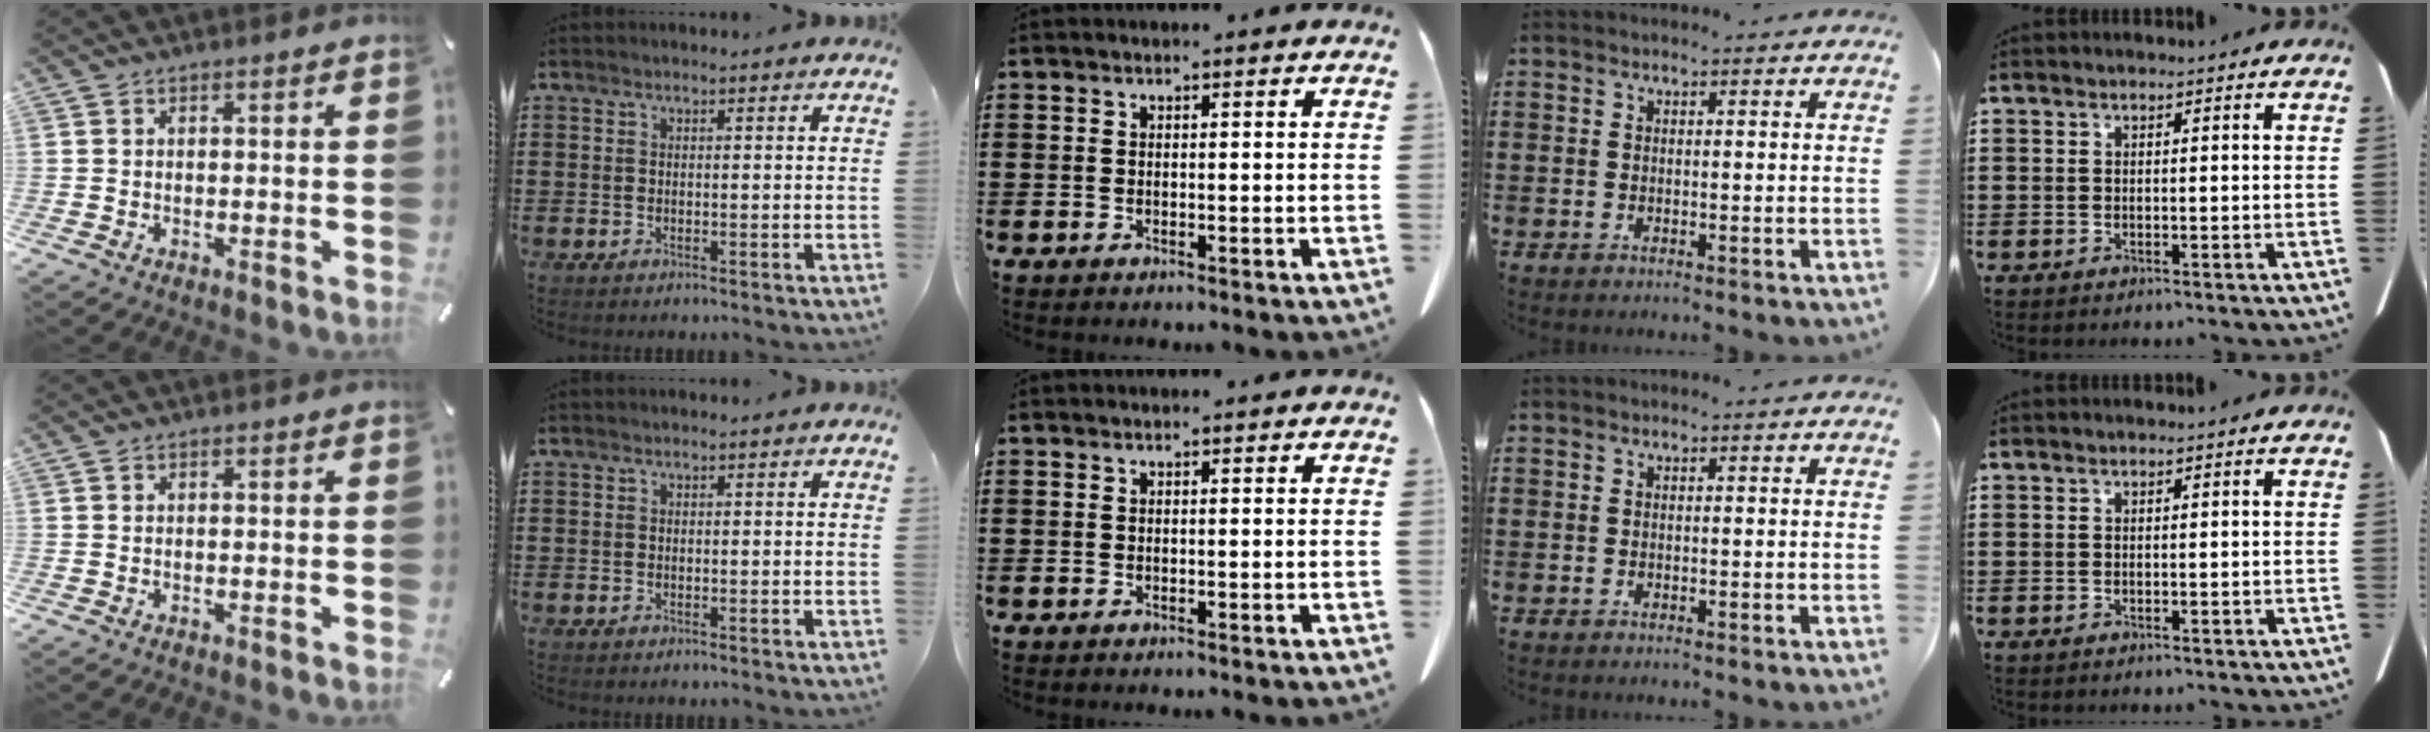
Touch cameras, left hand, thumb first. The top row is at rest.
{}